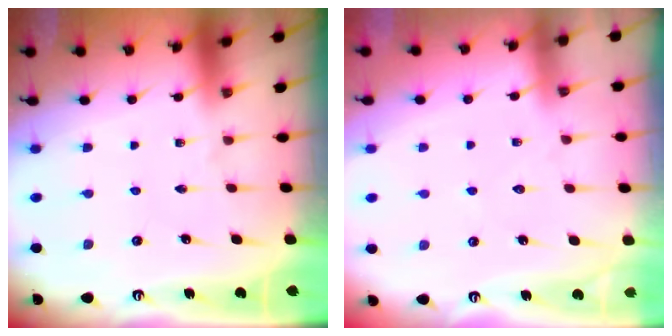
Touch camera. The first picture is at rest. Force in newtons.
{"total": 5.3, "press": 5.2, "slide": 0.6}